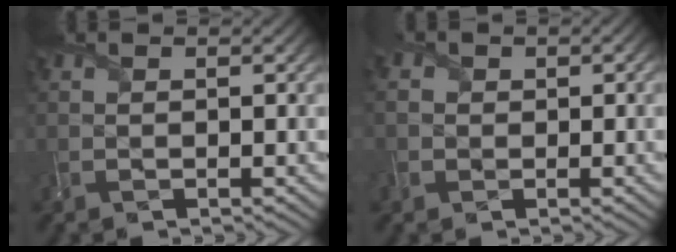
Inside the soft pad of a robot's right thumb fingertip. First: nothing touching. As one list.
[{"total": 2.7, "force": [-0.1, 2.7, 0.4], "torque": [-0.015, 0.006, -0.012]}]